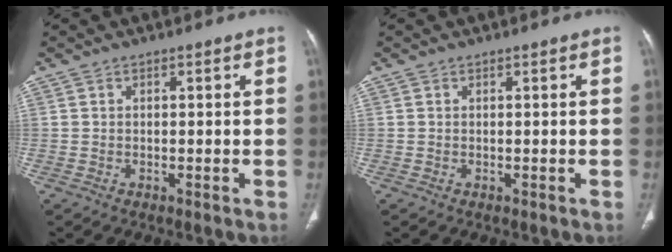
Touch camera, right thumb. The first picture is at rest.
{"total": 0.0}